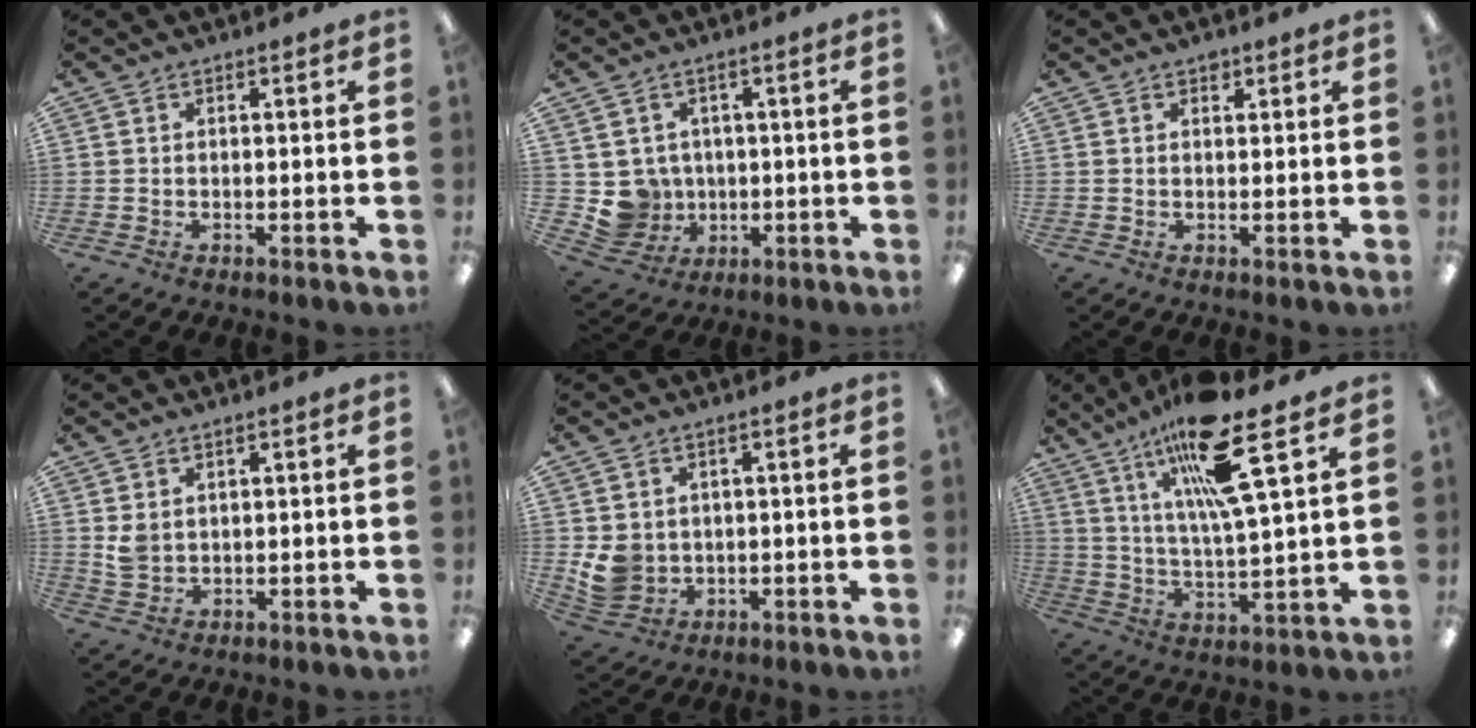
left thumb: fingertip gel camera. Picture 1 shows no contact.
{"total": 6.2, "force": [0.9, 6.2, 0.4], "torque": [-0.038, -0.006, 0.026]}
{"total": 1.6, "force": [1.2, 0.9, 0.5], "torque": [-0.003, -0.002, 0.020]}
{"total": 3.2, "force": [1.5, 2.1, 2.0], "torque": [-0.042, 0.001, 0.028]}
{"total": 5.9, "force": [0.9, 5.4, 2.0], "torque": [-0.044, 0.000, 0.022]}
{"total": 18.0, "force": [11.2, 3.0, 13.8], "torque": [-0.249, -0.047, 0.175]}